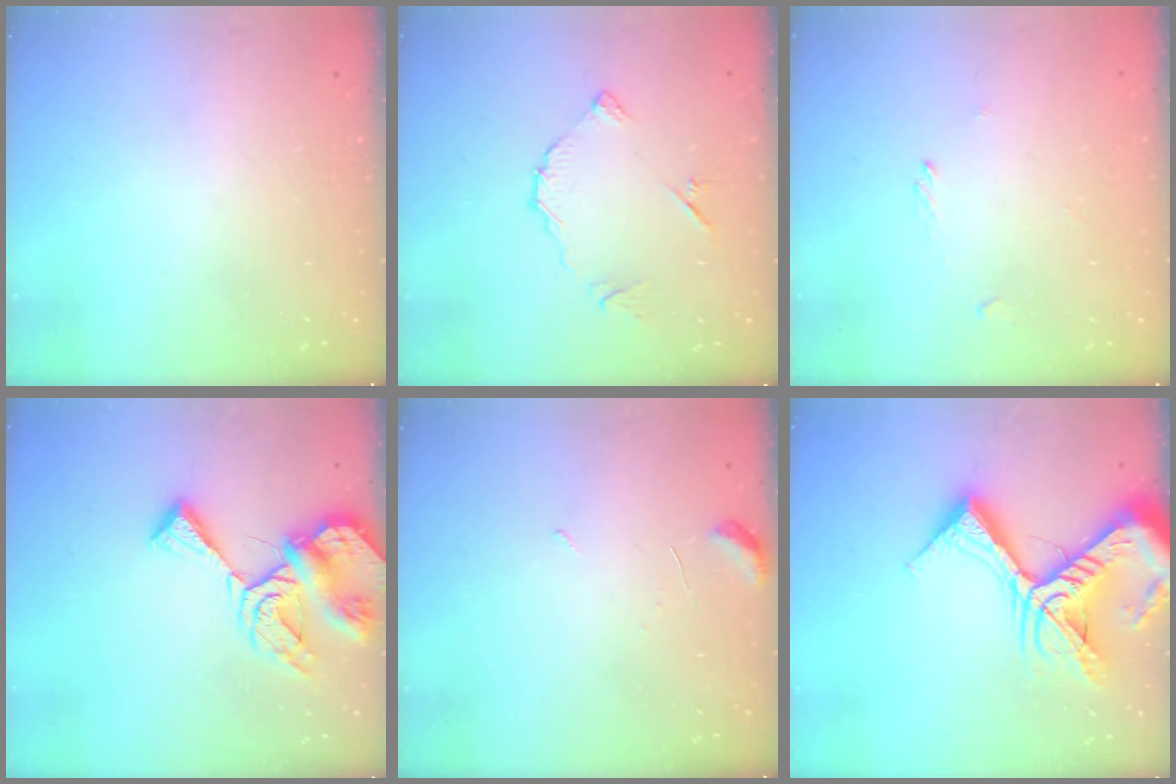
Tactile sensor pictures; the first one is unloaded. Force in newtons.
{"total": 7.4, "press": 7.4, "slide": 0.3}
{"total": 0.0}
{"total": 12.5, "press": 12.4, "slide": 1.6}
{"total": 4.6, "press": 4.6, "slide": 0.5}
{"total": 20.7, "press": 20.5, "slide": 2.4}